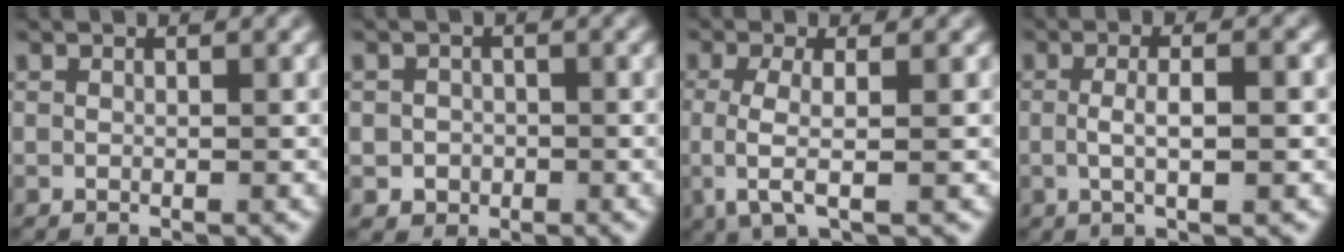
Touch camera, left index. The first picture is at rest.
{"total": 3.1, "force": [-1.1, 2.8, 0.8], "torque": [-0.016, -0.015, -0.014]}
{"total": 3.8, "force": [-0.2, 1.0, 3.6], "torque": [-0.091, -0.018, 0.010]}
{"total": 3.0, "force": [-0.3, 0.2, 3.0], "torque": [-0.054, -0.003, 0.000]}